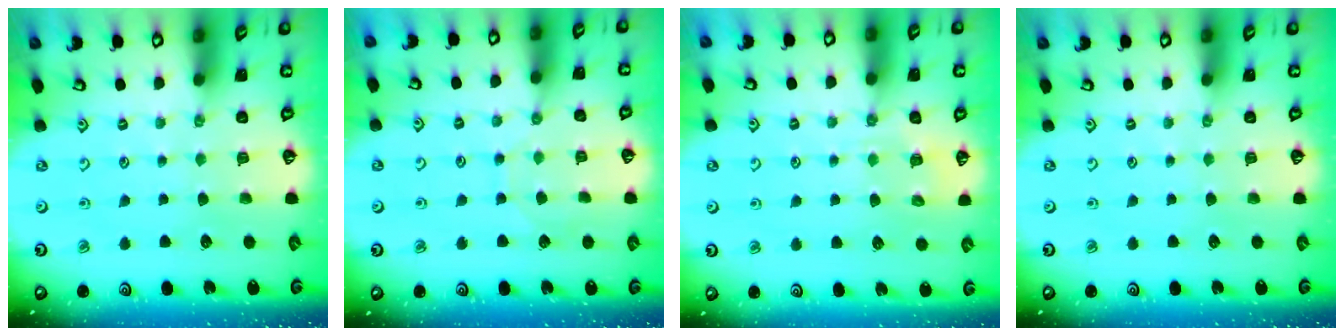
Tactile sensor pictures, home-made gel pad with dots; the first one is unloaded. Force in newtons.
{"total": 5.0, "press": 4.9, "slide": 0.5}
{"total": 4.8, "press": 4.8, "slide": 0.7}
{"total": 0.0}